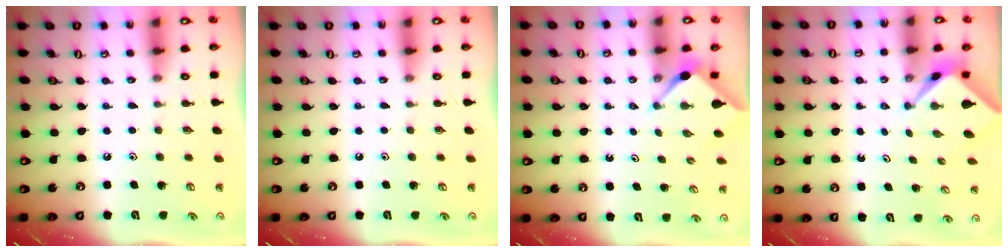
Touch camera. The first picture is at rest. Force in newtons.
{"total": 0.0}
{"total": 2.9, "press": 2.9, "slide": 0.3}
{"total": 1.6, "press": 1.5, "slide": 0.2}